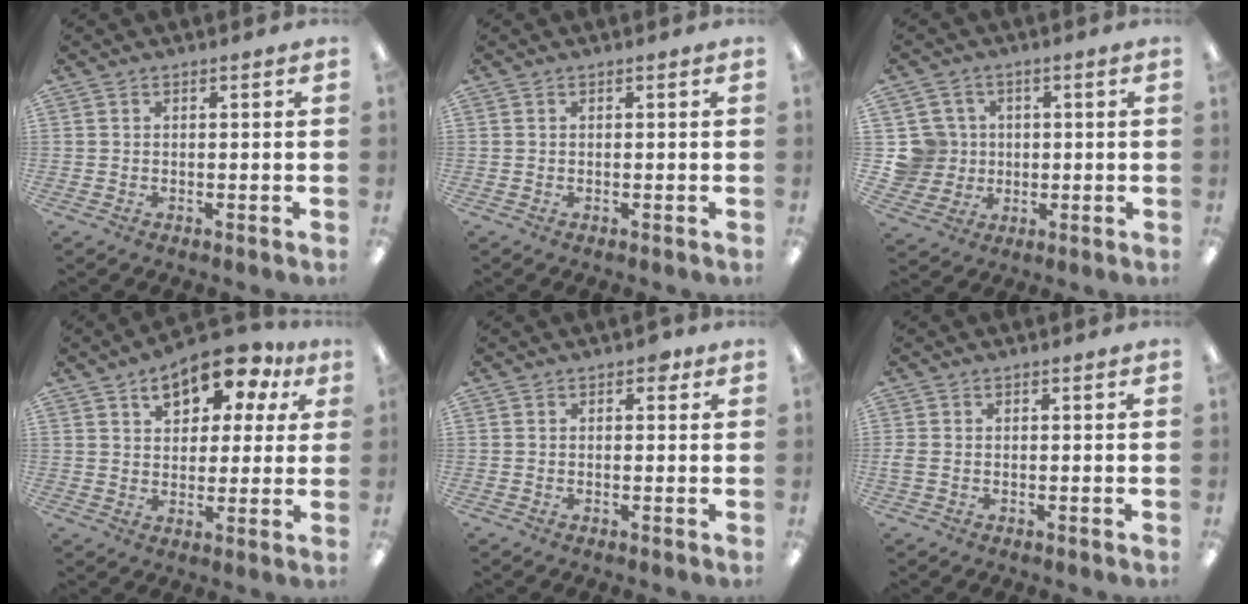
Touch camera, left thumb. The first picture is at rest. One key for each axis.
{"total": 0.0}
{"total": 8.2, "fx": 1.3, "fy": 8.0, "fz": 0.9, "tx": -0.046, "ty": 0.006, "tz": 0.033}
{"total": 12.4, "fx": 7.5, "fy": 6.9, "fz": 7.1, "tx": -0.099, "ty": -0.032, "tz": 0.130}
{"total": 2.2, "fx": 0.9, "fy": 1.3, "fz": 1.5, "tx": -0.014, "ty": -0.001, "tz": 0.012}
{"total": 1.3, "fx": -0.2, "fy": 0.8, "fz": 1.0, "tx": -0.019, "ty": 0.003, "tz": -0.004}